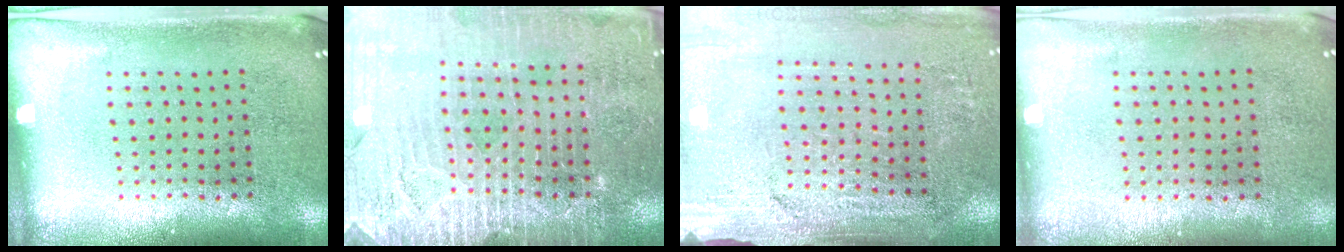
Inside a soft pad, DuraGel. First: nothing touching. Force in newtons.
{"total": 3.3, "press": 3.3, "slide": 0.2}
{"total": 3.1, "press": 3.1, "slide": 0.1}
{"total": 0.0}